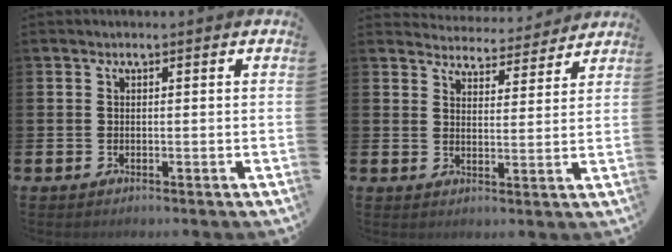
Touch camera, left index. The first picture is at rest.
{"total": 4.3, "force": [4.3, 0.7, 0.0], "torque": [-0.007, -0.037, 0.072]}